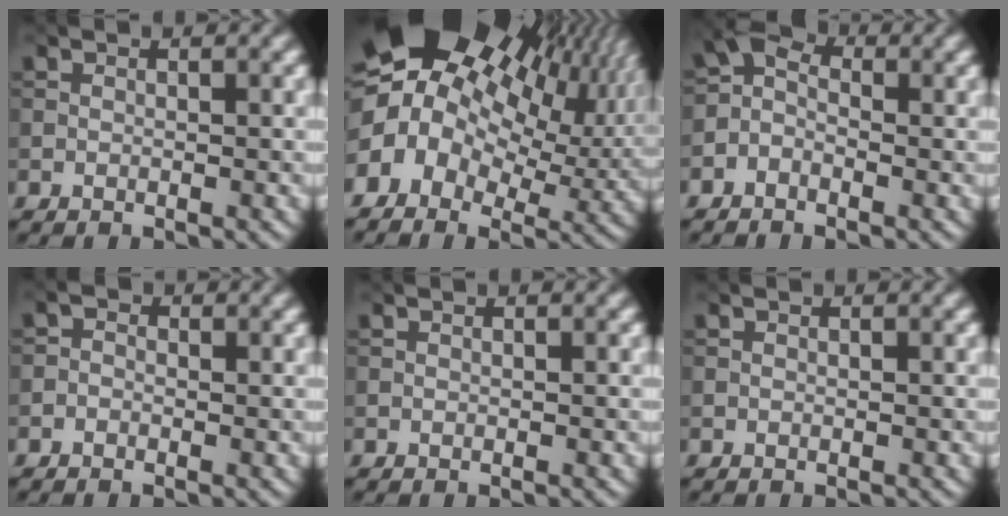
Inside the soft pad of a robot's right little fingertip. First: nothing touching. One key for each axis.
{"total": 19.9, "fx": 4.5, "fy": 14.0, "fz": 13.4, "tx": -0.238, "ty": 0.008, "tz": 0.082}
{"total": 2.5, "fx": -1.1, "fy": 1.8, "fz": 1.5, "tx": -0.031, "ty": 0.009, "tz": -0.036}
{"total": 1.0, "fx": -0.4, "fy": 0.9, "fz": 0.4, "tx": -0.005, "ty": -0.001, "tz": -0.018}
{"total": 0.0}
{"total": 0.0}